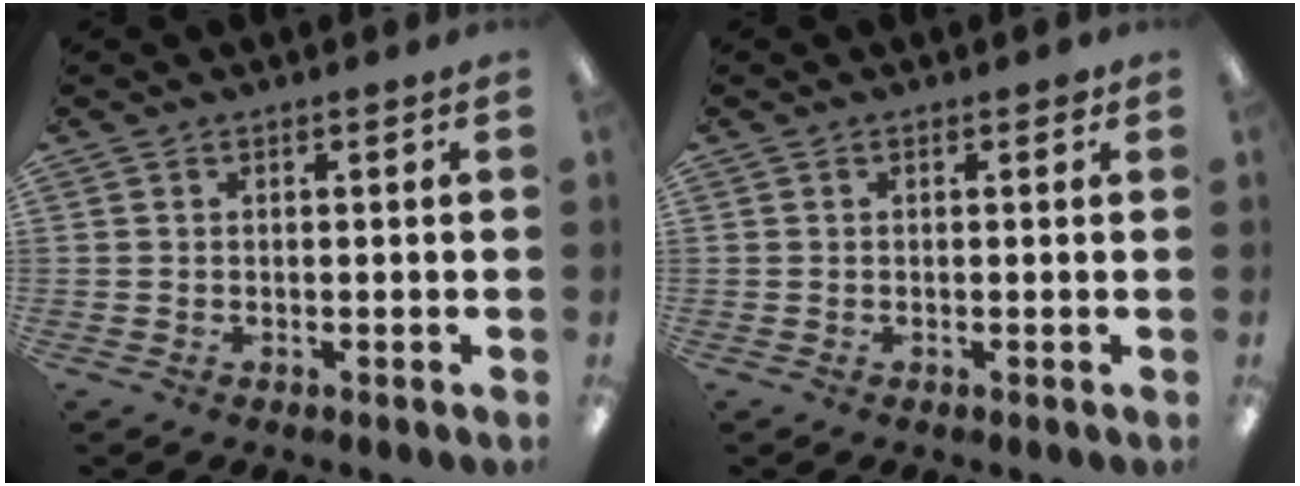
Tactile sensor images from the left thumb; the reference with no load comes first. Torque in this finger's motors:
{"motor_torque": [0.42, -0.12, 0.29, -0.15, 0.00]}